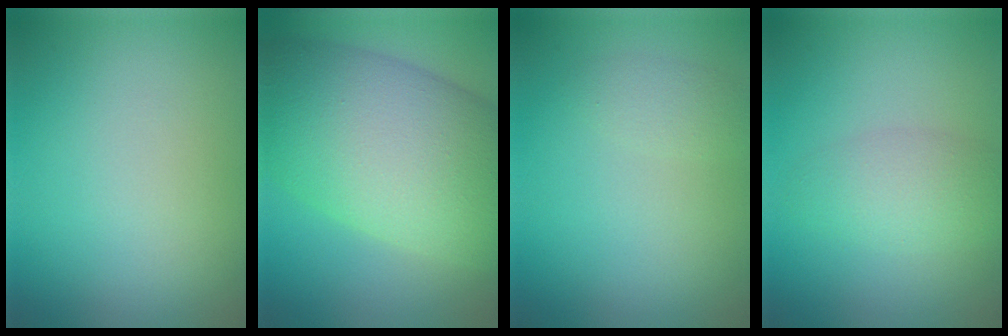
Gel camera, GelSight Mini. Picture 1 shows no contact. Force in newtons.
{"total": 14.2, "press": 14.2, "slide": 0.9}
{"total": 1.3, "press": 1.3, "slide": 0.1}
{"total": 3.1, "press": 3.1, "slide": 0.1}